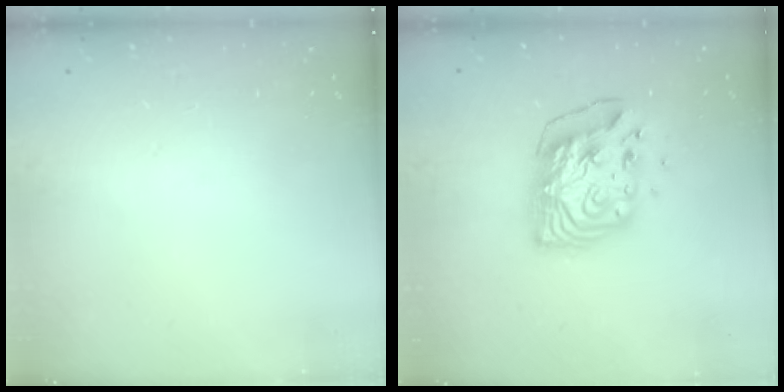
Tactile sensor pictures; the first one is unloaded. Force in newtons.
{"total": 10.6, "press": 10.5, "slide": 1.6}